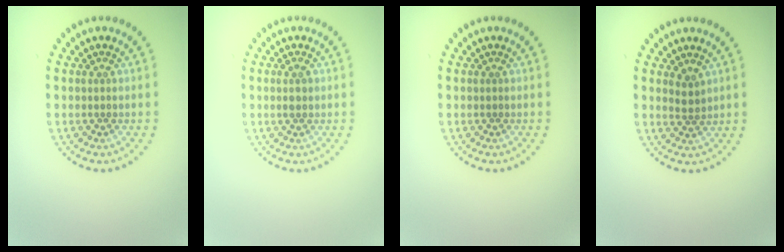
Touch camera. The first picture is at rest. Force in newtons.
{"total": 1.1, "press": 1.1, "slide": 0.1}
{"total": 0.0}
{"total": 1.2, "press": 1.0, "slide": 0.6}